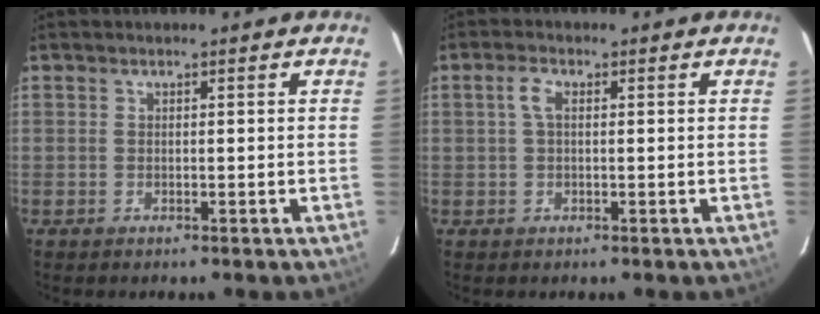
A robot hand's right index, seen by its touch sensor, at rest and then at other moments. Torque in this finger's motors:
{"motor_torque": [0.14, -0.05, 0.18, 0.05]}